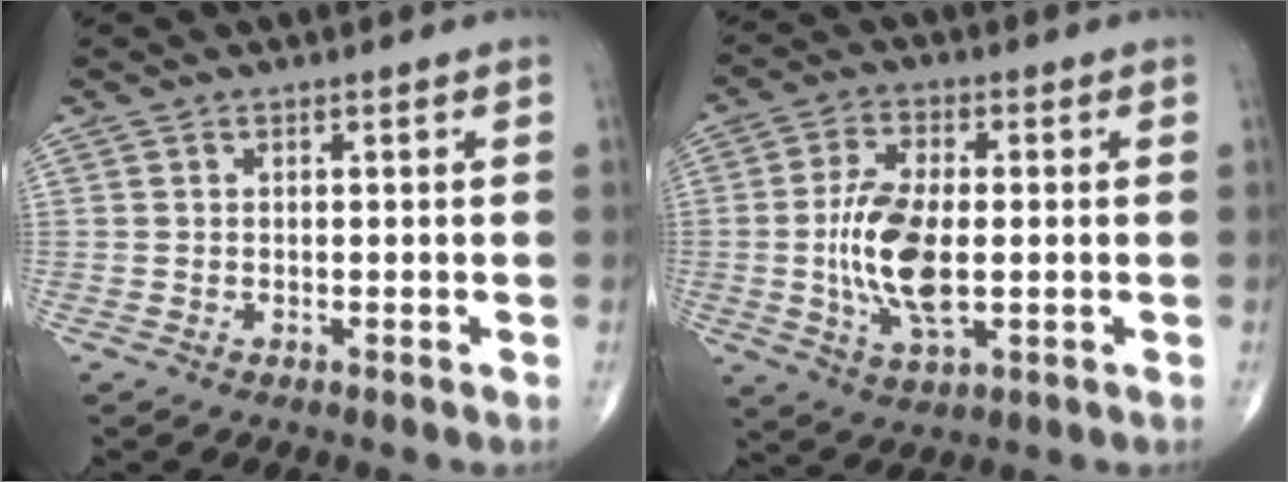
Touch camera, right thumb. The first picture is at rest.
{"total": 12.2, "force": [-1.0, 5.6, 10.8], "torque": [-0.213, -0.004, -0.018]}